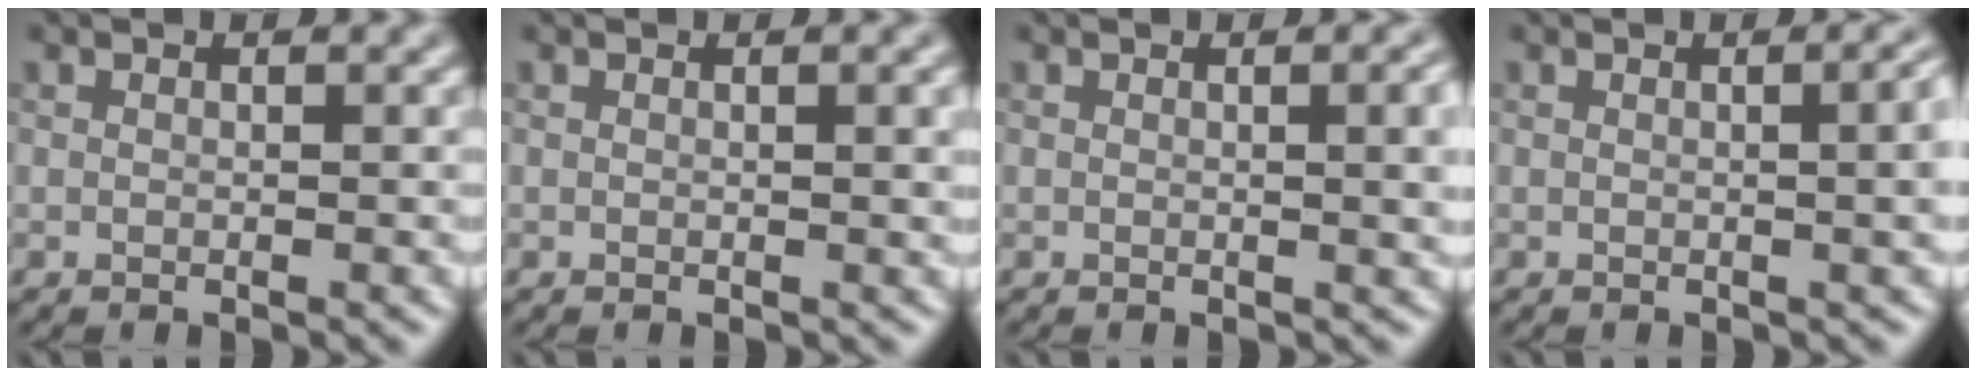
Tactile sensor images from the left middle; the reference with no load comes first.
{"total": 1.6, "force": [0.4, 0.5, 1.5], "torque": [-0.016, 0.003, 0.003]}
{"total": 4.0, "force": [0.4, 1.4, 3.7], "torque": [-0.035, 0.009, 0.004]}
{"total": 5.1, "force": [0.3, 2.3, 4.6], "torque": [-0.024, 0.013, 0.003]}